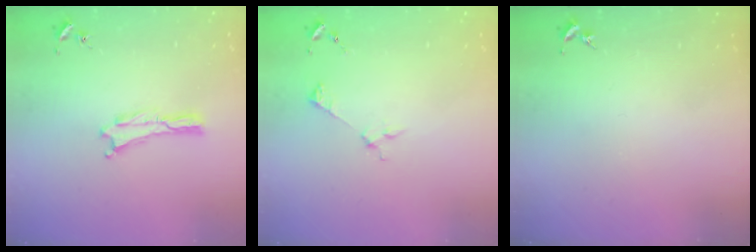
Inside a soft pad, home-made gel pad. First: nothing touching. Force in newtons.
{"total": 2.5, "press": 2.5, "slide": 0.2}
{"total": 0.0}